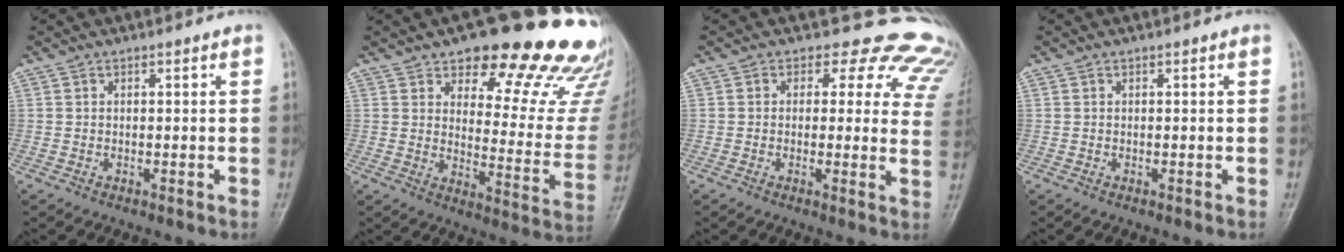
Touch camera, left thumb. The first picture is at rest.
{"total": 24.2, "force": [17.8, 8.8, 13.9], "torque": [-0.124, -0.105, 0.219]}
{"total": 14.8, "force": [10.5, 8.4, 6.1], "torque": [-0.013, -0.033, 0.082]}
{"total": 0.0}